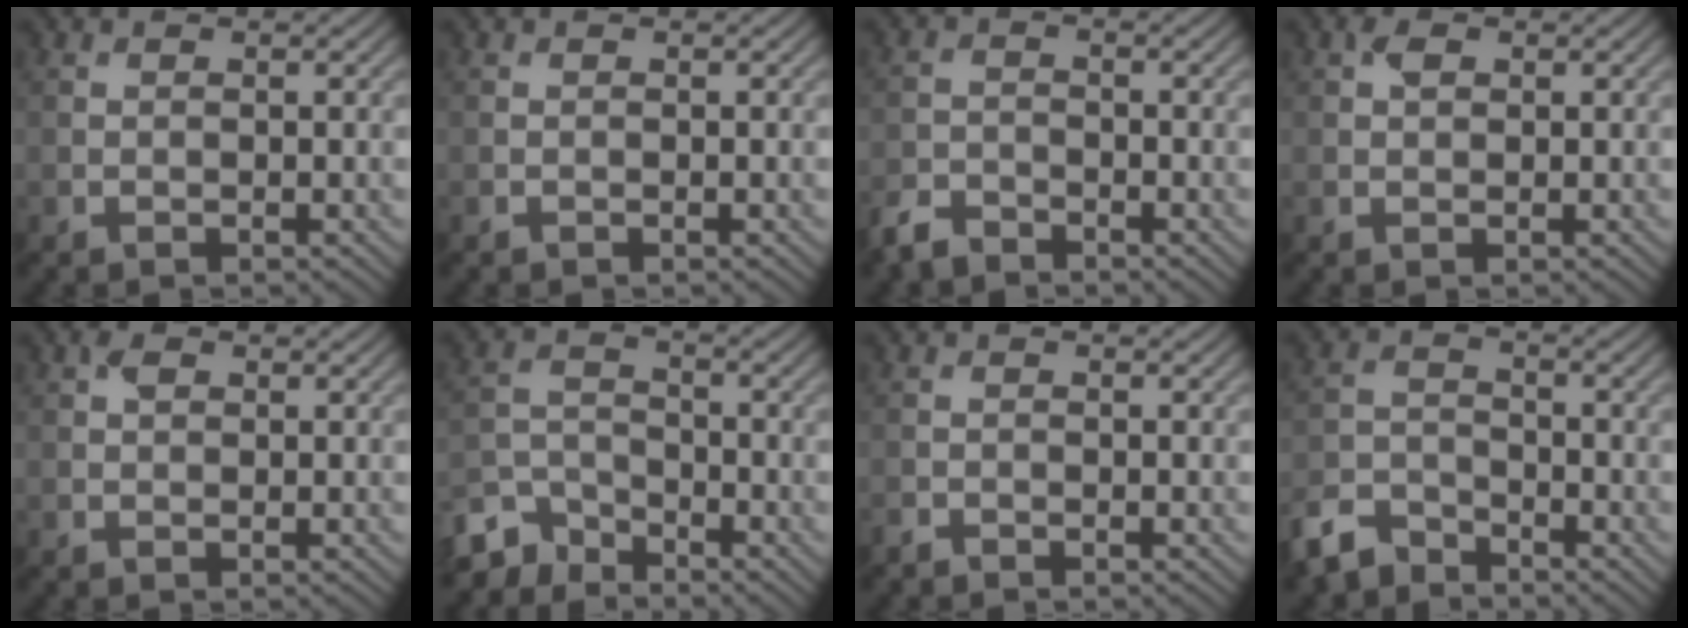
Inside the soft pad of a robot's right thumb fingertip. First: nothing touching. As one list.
[{"total": 0.0}, {"total": 3.1, "force": [-2.7, 1.0, 0.9], "torque": [-0.020, -0.006, -0.066]}, {"total": 1.4, "force": [0.5, 0.9, 0.9], "torque": [-0.018, 0.003, 0.008]}, {"total": 1.2, "force": [0.4, 0.8, 0.7], "torque": [-0.015, 0.002, 0.006]}, {"total": 5.5, "force": [-4.6, 2.5, 1.5], "torque": [-0.035, -0.007, -0.106]}, {"total": 0.8, "force": [-0.8, 0.1, 0.1], "torque": [-0.001, -0.002, -0.018]}, {"total": 5.6, "force": [-4.8, 2.3, 1.7], "torque": [-0.039, -0.008, -0.110]}]